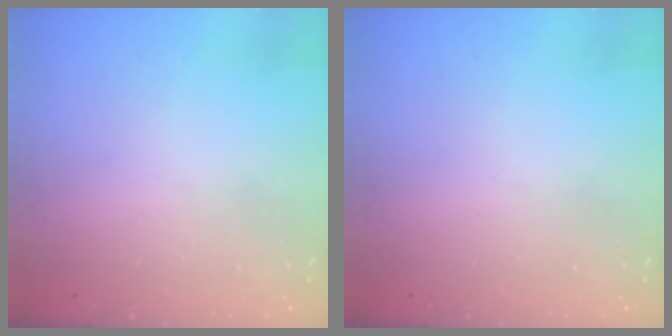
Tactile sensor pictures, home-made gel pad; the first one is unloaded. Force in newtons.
{"total": 0.0}